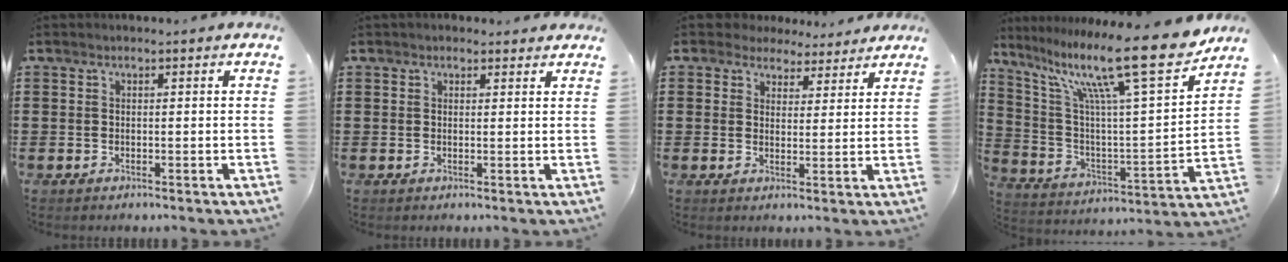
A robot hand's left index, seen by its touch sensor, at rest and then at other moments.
{"total": 1.2, "force": [1.1, 0.5, 0.1], "torque": [-0.005, 0.004, 0.021]}
{"total": 3.8, "force": [3.2, 2.0, 0.0], "torque": [-0.018, -0.005, 0.059]}
{"total": 16.9, "force": [12.8, 1.3, 11.0], "torque": [-0.226, -0.079, 0.202]}